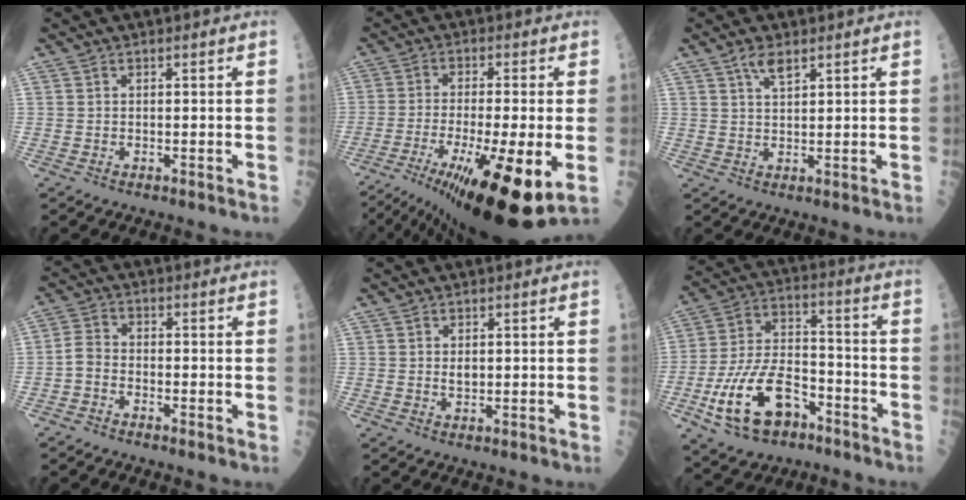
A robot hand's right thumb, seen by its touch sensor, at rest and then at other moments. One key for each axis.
{"total": 21.6, "fx": -8.4, "fy": 4.4, "fz": 19.4, "tx": -0.308, "ty": -0.031, "tz": -0.127}
{"total": 3.2, "fx": 2.2, "fy": 1.0, "fz": 2.1, "tx": -0.034, "ty": -0.006, "tz": 0.044}
{"total": 3.3, "fx": -1.7, "fy": 1.8, "fz": 2.1, "tx": -0.042, "ty": 0.020, "tz": -0.044}
{"total": 1.5, "fx": 0.3, "fy": 0.9, "fz": 1.2, "tx": -0.015, "ty": -0.004, "tz": 0.007}
{"total": 17.5, "fx": -7.9, "fy": 9.7, "fz": 12.2, "tx": -0.217, "ty": 0.054, "tz": -0.135}